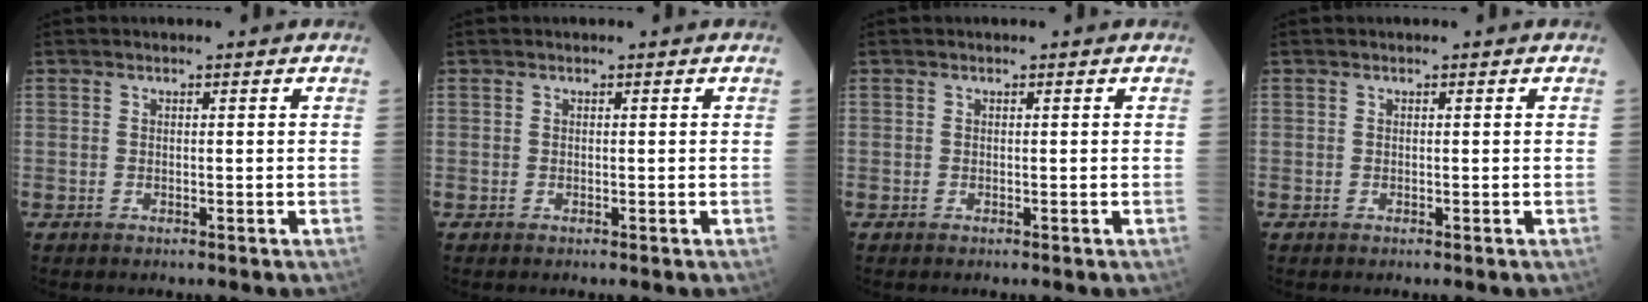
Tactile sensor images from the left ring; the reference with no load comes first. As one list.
[{"total": 0.0}, {"total": 0.0}, {"total": 0.0}]